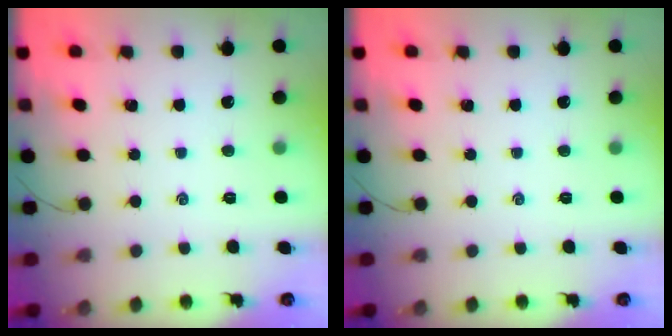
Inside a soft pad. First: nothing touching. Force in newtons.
{"total": 0.0}